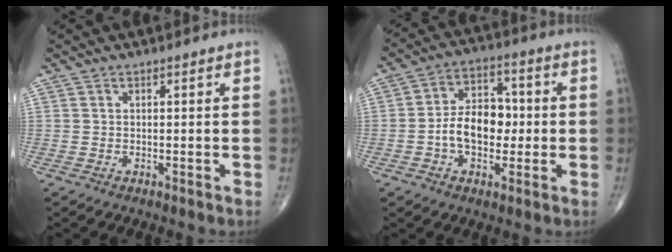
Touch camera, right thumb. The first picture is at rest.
{"total": 10.7, "force": [-1.3, 7.1, 8.0], "torque": [-0.105, 0.029, -0.032]}